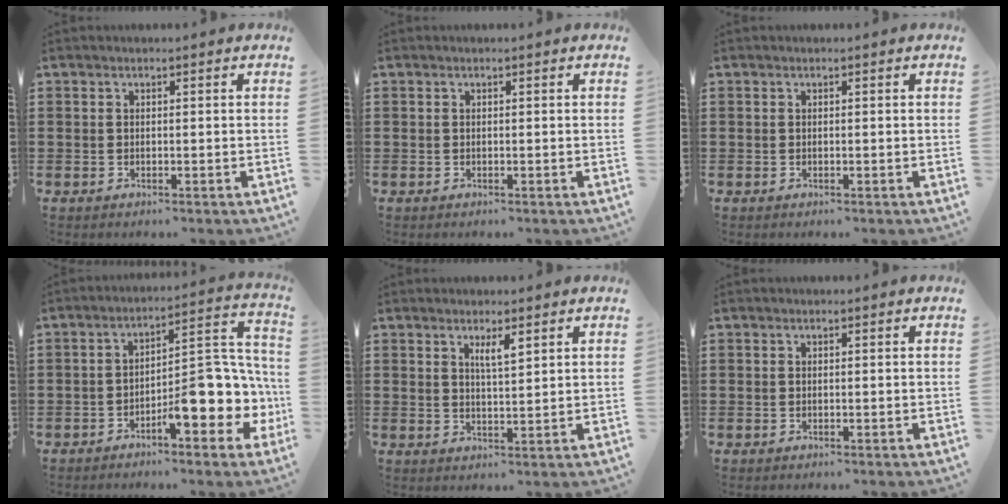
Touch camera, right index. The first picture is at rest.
{"total": 0.0}
{"total": 0.0}
{"total": 9.3, "force": [-3.9, 3.3, 7.8], "torque": [-0.095, -0.016, -0.075]}
{"total": 2.7, "force": [1.7, 0.5, 2.0], "torque": [-0.041, 0.003, 0.028]}
{"total": 0.0}